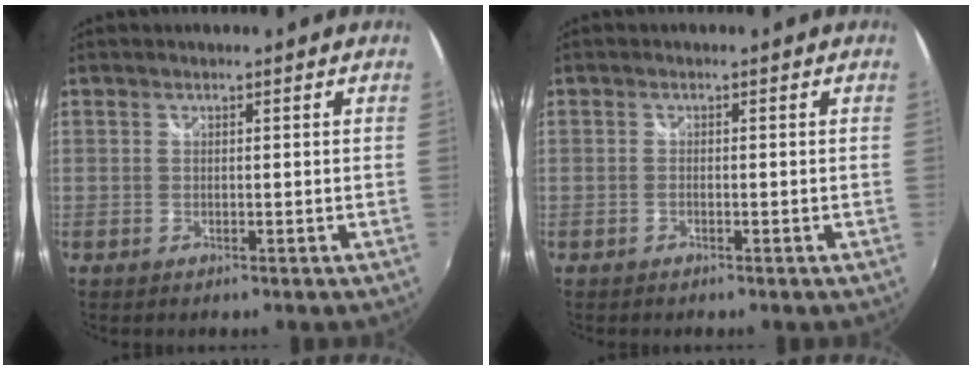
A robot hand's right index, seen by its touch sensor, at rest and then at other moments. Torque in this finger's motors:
{"motor_torque": [0.32, 0.36, 0.06, -0.01]}